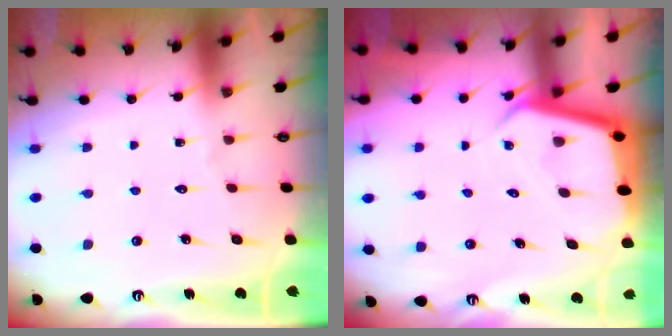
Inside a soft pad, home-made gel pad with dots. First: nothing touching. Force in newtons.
{"total": 4.4, "press": 4.4, "slide": 0.3}